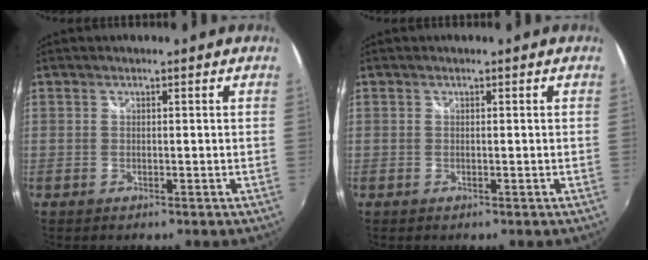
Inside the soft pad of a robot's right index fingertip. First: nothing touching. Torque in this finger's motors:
{"motor_torque": [0.00, 0.00, 0.02, 0.00]}